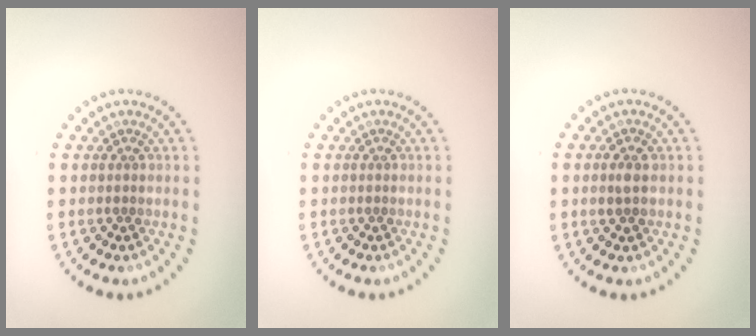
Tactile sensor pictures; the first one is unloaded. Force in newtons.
{"total": 0.0}
{"total": 1.6, "press": 1.6, "slide": 0.1}